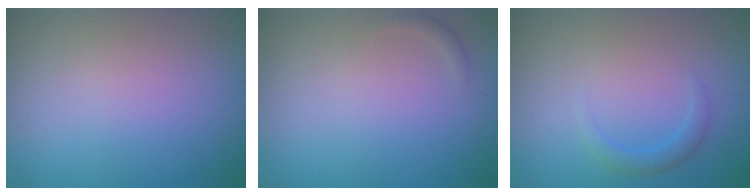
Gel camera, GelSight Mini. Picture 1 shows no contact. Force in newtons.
{"total": 0.6, "press": 0.6, "slide": 0.0}
{"total": 1.5, "press": 1.5, "slide": 0.1}